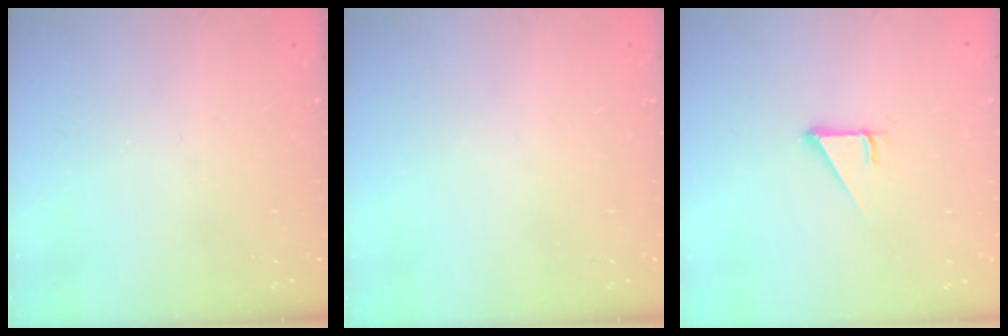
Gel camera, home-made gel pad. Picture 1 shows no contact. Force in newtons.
{"total": 0.0}
{"total": 2.8, "press": 2.8, "slide": 0.0}